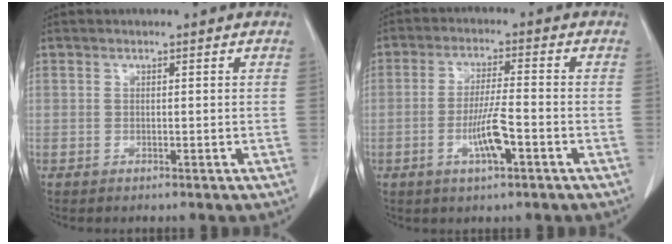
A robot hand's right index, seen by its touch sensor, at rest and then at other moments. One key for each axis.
{"total": 6.3, "fx": -2.4, "fy": 0.6, "fz": 5.8, "tx": -0.112, "ty": -0.003, "tz": -0.043}